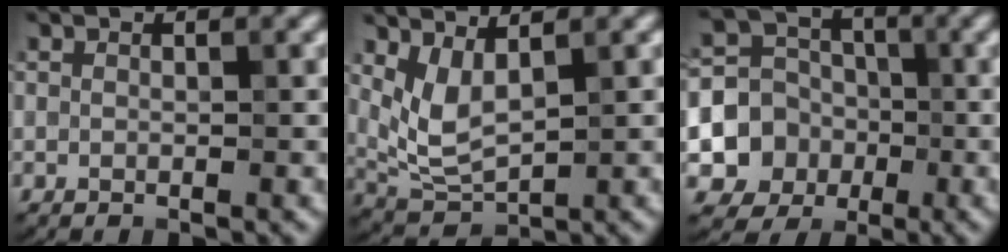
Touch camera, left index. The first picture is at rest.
{"total": 3.5, "force": [1.5, 1.4, 2.8], "torque": [-0.069, -0.012, 0.038]}
{"total": 5.8, "force": [-1.6, 5.3, 1.7], "torque": [-0.016, -0.004, -0.042]}